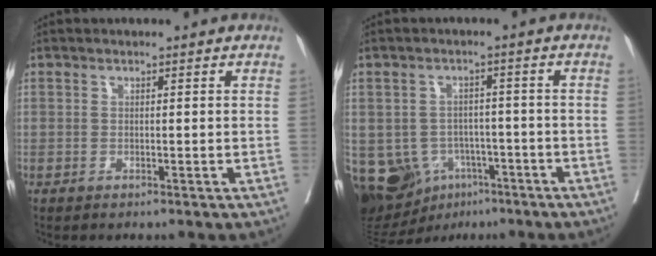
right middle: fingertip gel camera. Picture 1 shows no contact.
{"total": 11.3, "force": [-5.4, 8.7, 4.9], "torque": [-0.091, 0.015, -0.073]}